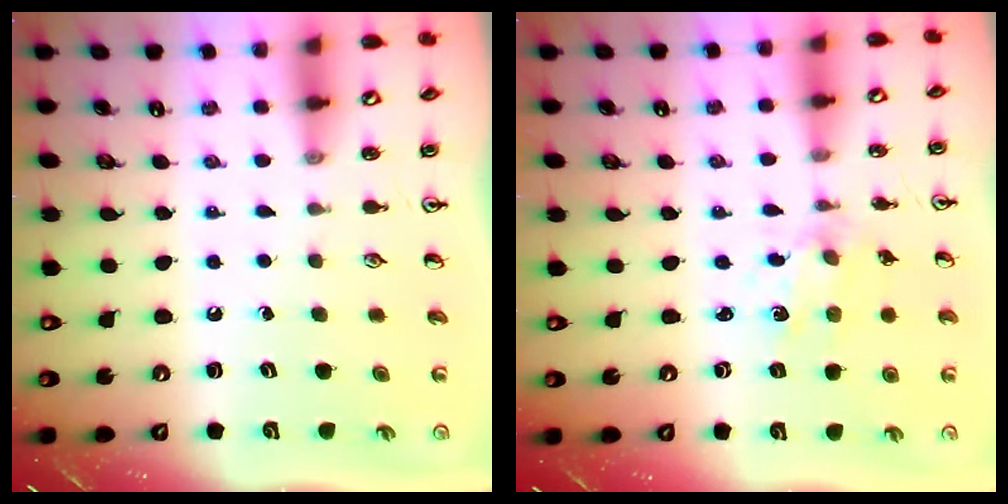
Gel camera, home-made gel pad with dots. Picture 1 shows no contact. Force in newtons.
{"total": 2.4, "press": 2.2, "slide": 0.8}